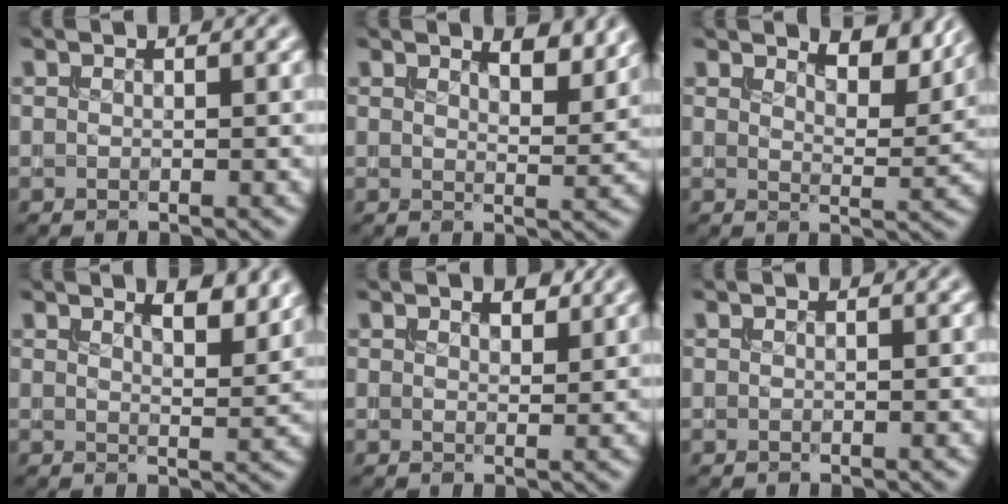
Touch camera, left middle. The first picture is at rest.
{"total": 3.3, "force": [2.5, 0.9, 1.9], "torque": [-0.031, -0.004, 0.036]}
{"total": 4.5, "force": [3.5, 1.3, 2.4], "torque": [-0.041, -0.003, 0.047]}
{"total": 3.6, "force": [2.6, 0.9, 2.2], "torque": [-0.034, -0.001, 0.037]}
{"total": 1.4, "force": [1.1, 0.5, 0.7], "torque": [-0.011, 0.000, 0.020]}
{"total": 0.0}